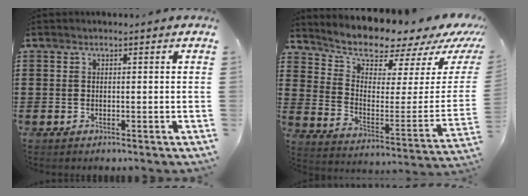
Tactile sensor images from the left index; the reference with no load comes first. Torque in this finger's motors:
{"motor_torque": [2.14, 0.00, 1.05, 0.17]}